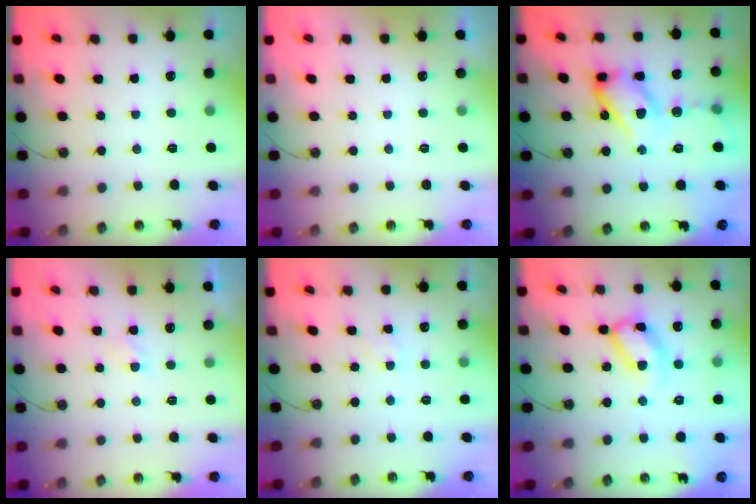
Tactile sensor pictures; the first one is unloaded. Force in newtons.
{"total": 0.0}
{"total": 17.3, "press": 17.2, "slide": 2.3}
{"total": 1.4, "press": 1.4, "slide": 0.3}
{"total": 2.4, "press": 2.4, "slide": 0.2}
{"total": 14.8, "press": 14.8, "slide": 1.1}